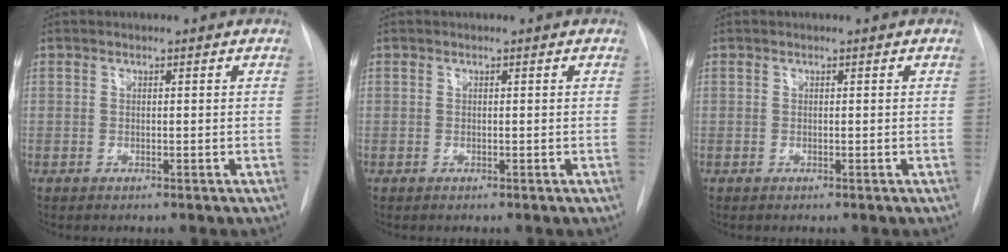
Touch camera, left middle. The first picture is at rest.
{"total": 0.0}
{"total": 0.0}